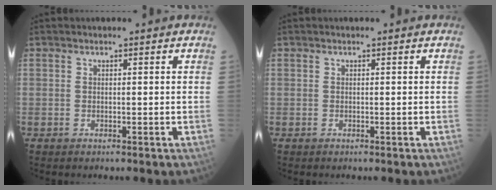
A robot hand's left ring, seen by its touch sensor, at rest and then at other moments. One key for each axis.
{"total": 0.0}